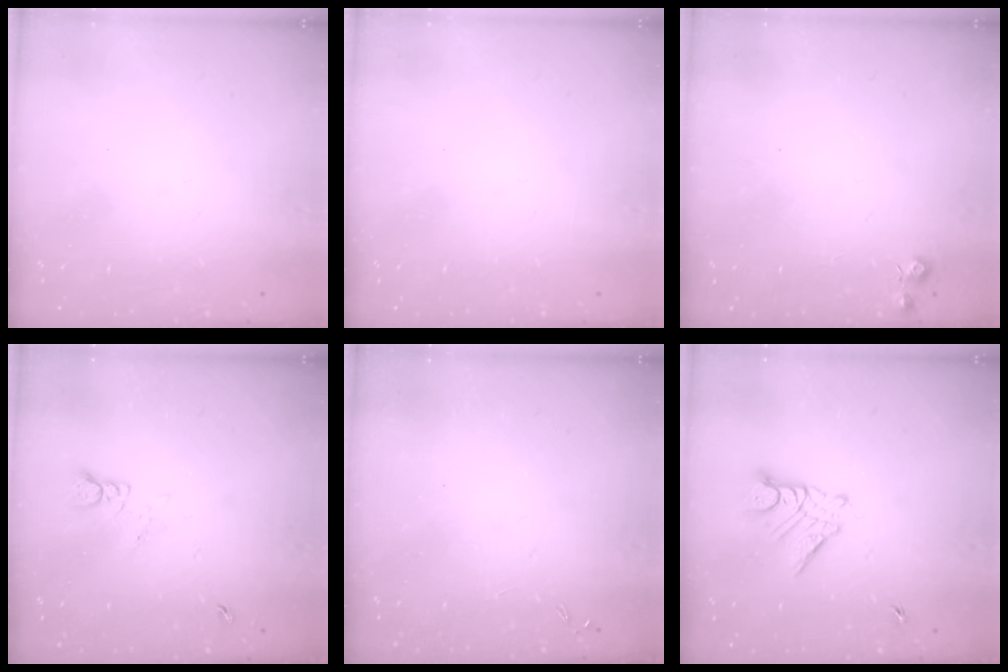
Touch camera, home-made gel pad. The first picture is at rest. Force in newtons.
{"total": 0.0}
{"total": 5.5, "press": 5.5, "slide": 0.8}
{"total": 1.3, "press": 1.3, "slide": 0.2}
{"total": 0.0}
{"total": 8.8, "press": 8.8, "slide": 0.5}